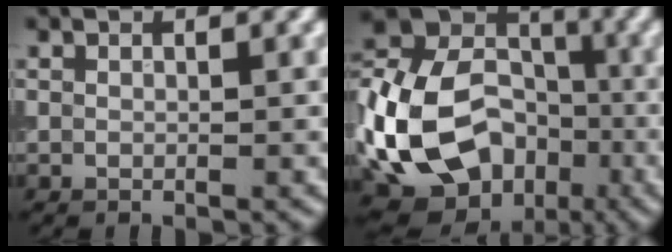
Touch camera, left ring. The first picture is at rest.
{"total": 19.7, "force": [-5.7, 15.7, 10.4], "torque": [-0.221, -0.015, -0.112]}